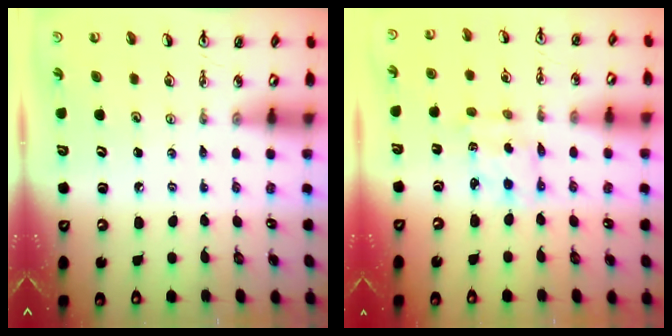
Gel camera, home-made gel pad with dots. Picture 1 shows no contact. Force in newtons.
{"total": 2.3, "press": 2.2, "slide": 0.7}